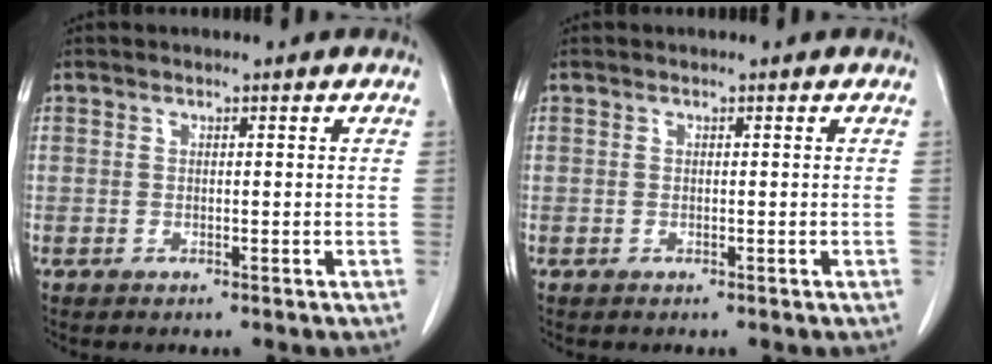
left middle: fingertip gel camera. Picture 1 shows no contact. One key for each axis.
{"total": 0.0}